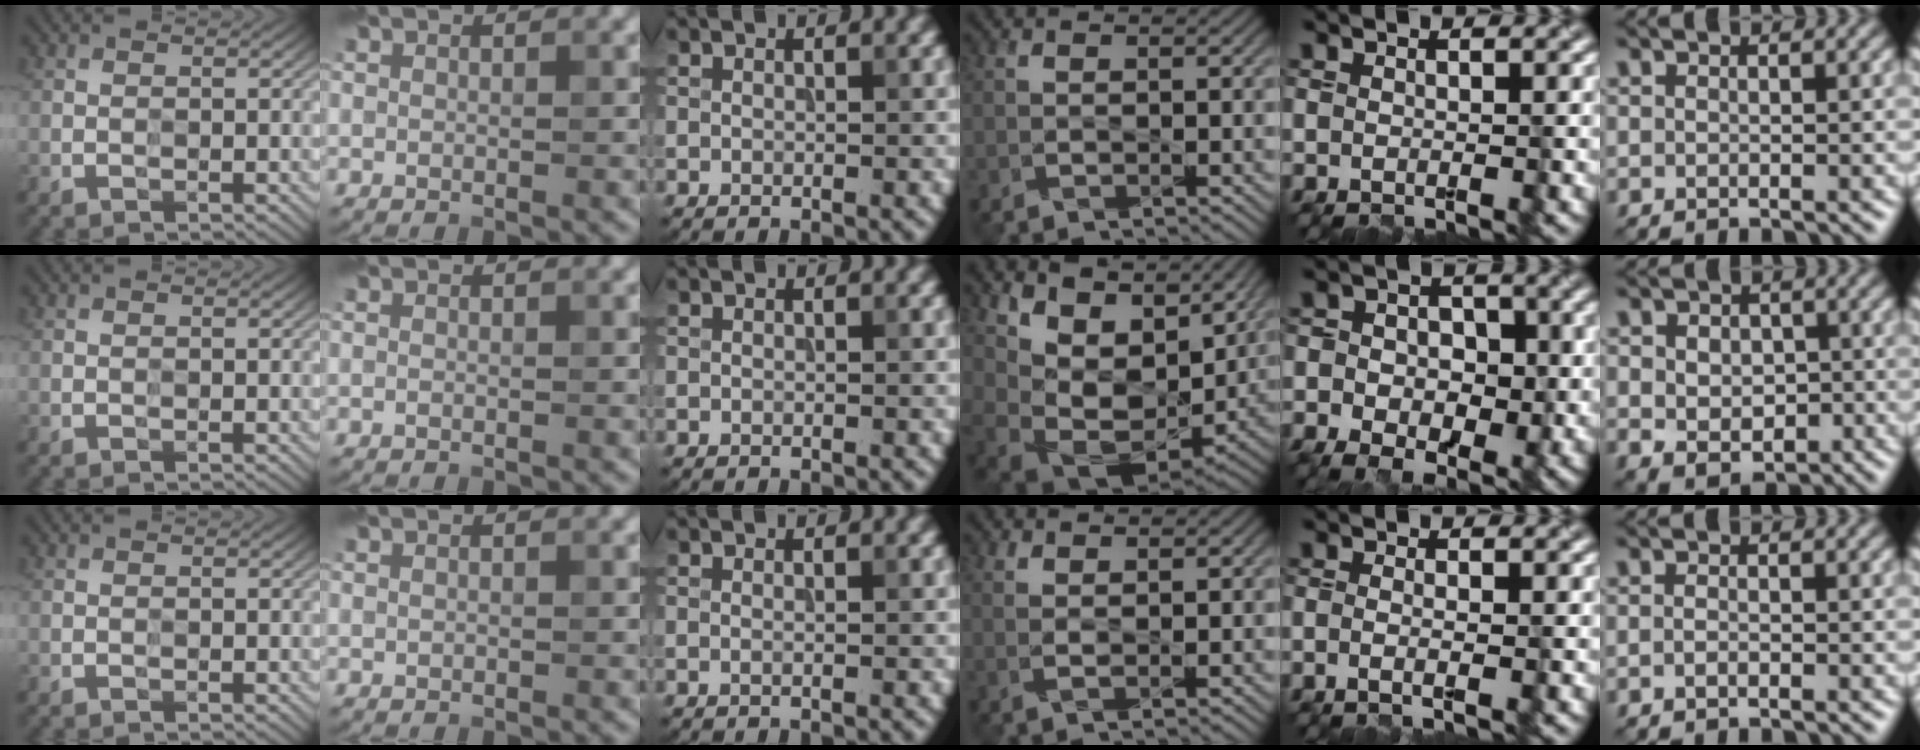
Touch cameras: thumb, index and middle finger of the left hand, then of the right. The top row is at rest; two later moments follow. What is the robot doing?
{"motion": "wipe", "object": "paper plate"}